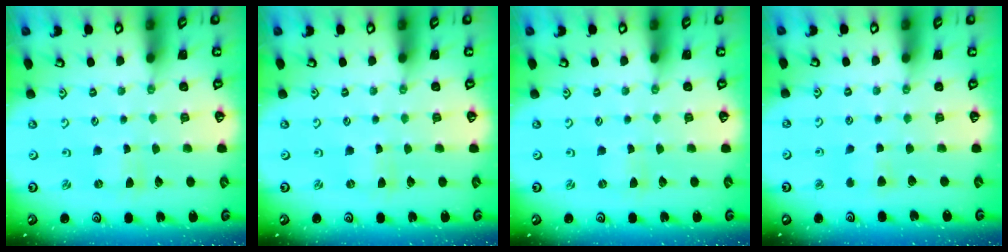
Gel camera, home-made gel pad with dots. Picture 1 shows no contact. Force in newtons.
{"total": 0.0}
{"total": 0.0}
{"total": 4.0, "press": 3.9, "slide": 0.5}